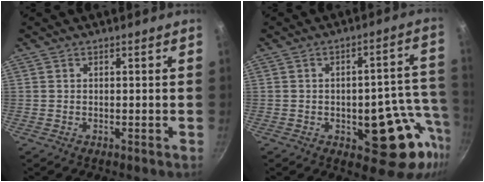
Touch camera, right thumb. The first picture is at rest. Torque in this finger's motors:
{"motor_torque": [2.60, 0.80, 1.61, -1.16, 0.45]}